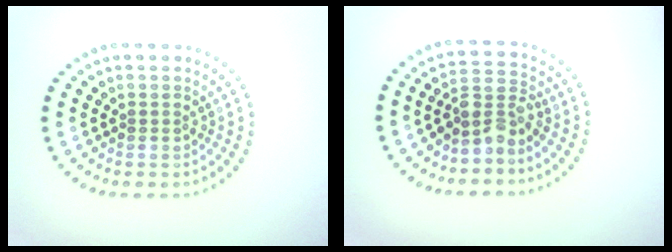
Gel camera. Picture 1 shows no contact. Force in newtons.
{"total": 2.9, "press": 2.4, "slide": 1.6}